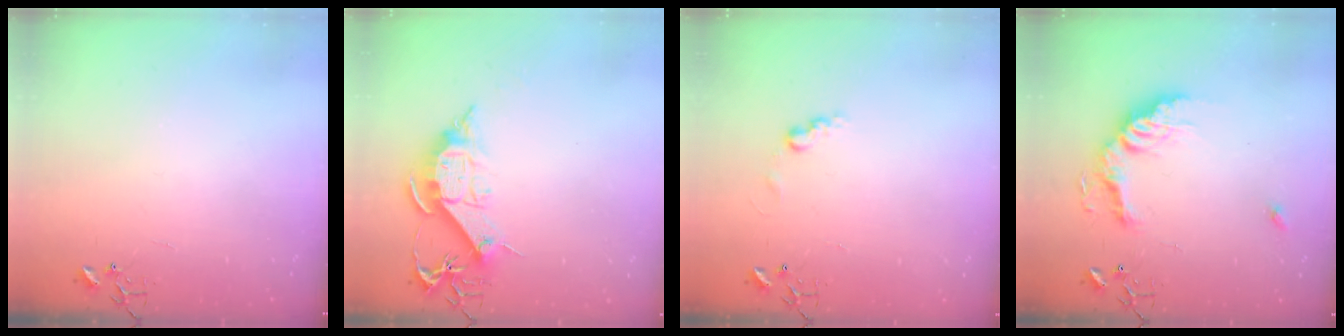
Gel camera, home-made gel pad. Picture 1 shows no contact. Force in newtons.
{"total": 11.4, "press": 11.3, "slide": 1.1}
{"total": 6.4, "press": 6.4, "slide": 0.5}
{"total": 17.3, "press": 17.2, "slide": 1.5}